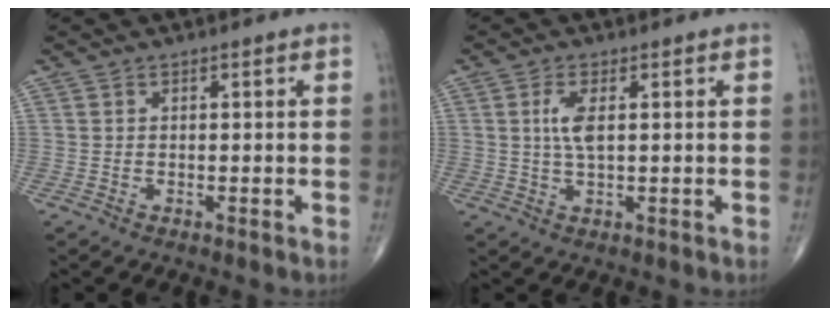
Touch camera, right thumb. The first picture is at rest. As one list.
[{"total": 4.1, "force": [0.8, 1.4, 3.7], "torque": [-0.081, 0.000, 0.015]}]